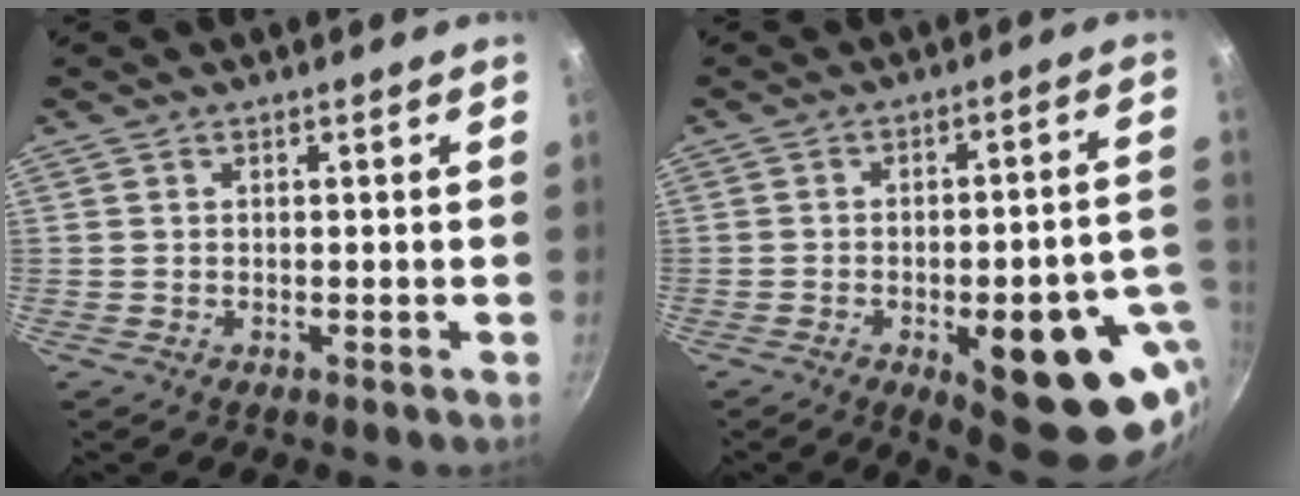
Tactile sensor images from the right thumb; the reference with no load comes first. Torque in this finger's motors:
{"motor_torque": [2.11, 2.13, 0.15, -0.14, 0.37]}